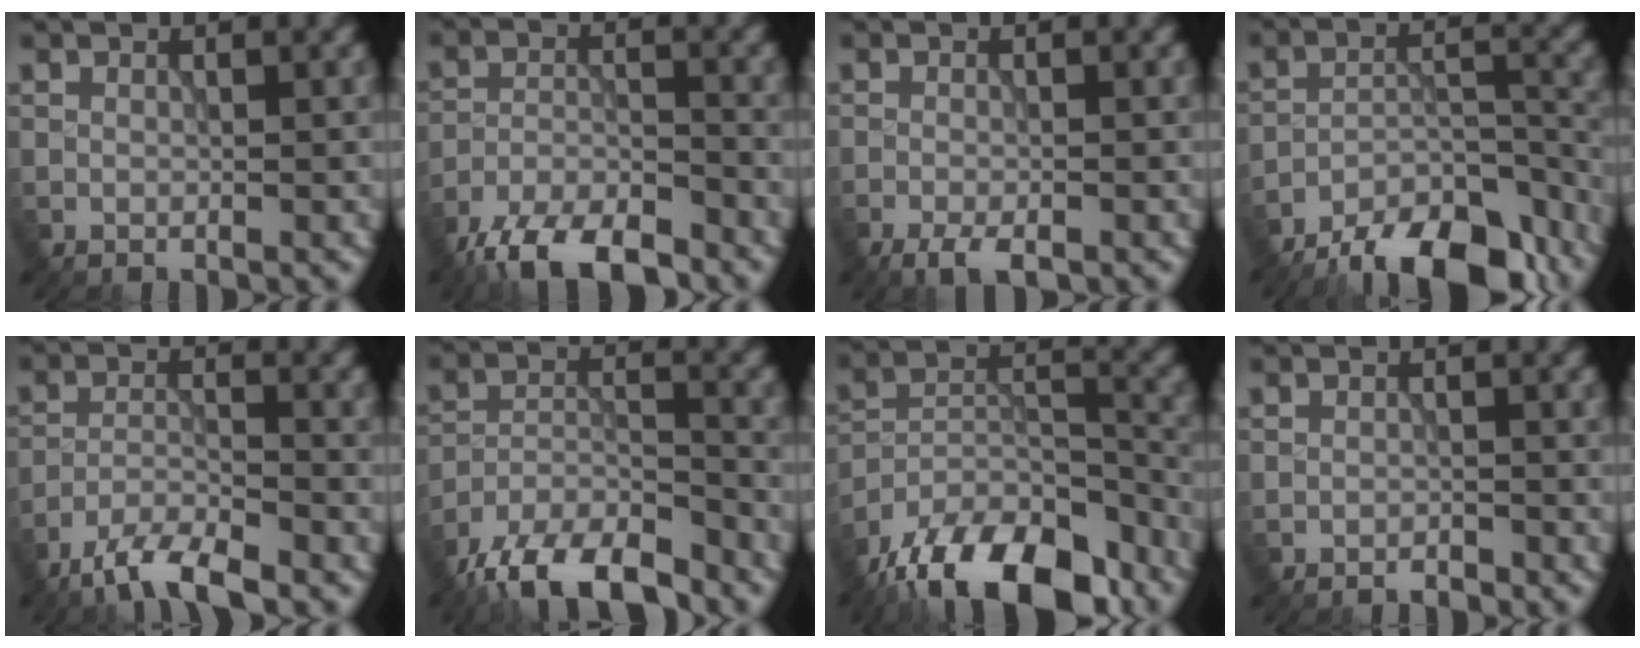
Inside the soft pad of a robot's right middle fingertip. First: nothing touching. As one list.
[{"total": 8.3, "force": [-6.7, 2.5, 4.2], "torque": [-0.069, -0.005, -0.130]}, {"total": 2.7, "force": [-1.9, 0.8, 1.8], "torque": [-0.036, -0.004, -0.036]}, {"total": 12.4, "force": [-10.1, 3.9, 6.0], "torque": [-0.090, -0.005, -0.157]}, {"total": 6.0, "force": [-4.8, 1.4, 3.2], "torque": [-0.060, -0.006, -0.093]}, {"total": 10.1, "force": [-8.3, 3.2, 5.0], "torque": [-0.082, -0.009, -0.147]}, {"total": 15.6, "force": [-12.0, 6.1, 7.7], "torque": [-0.152, -0.010, -0.184]}, {"total": 1.2, "force": [-1.1, 0.1, 0.3], "torque": [-0.002, 0.000, -0.022]}]